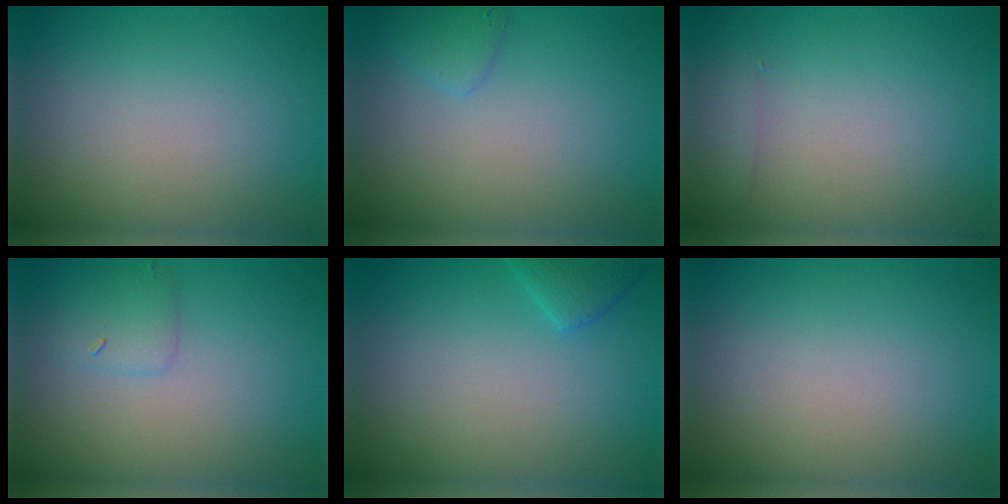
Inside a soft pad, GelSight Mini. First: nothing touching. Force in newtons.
{"total": 1.3, "press": 1.3, "slide": 0.1}
{"total": 1.3, "press": 1.3, "slide": 0.1}
{"total": 1.5, "press": 1.5, "slide": 0.1}
{"total": 1.6, "press": 1.6, "slide": 0.2}
{"total": 0.0}